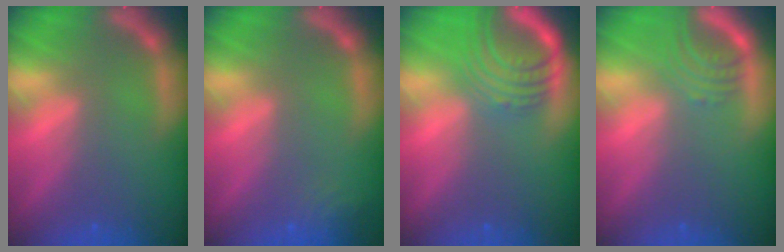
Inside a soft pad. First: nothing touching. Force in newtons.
{"total": 2.4}
{"total": 7.6}
{"total": 3.5}